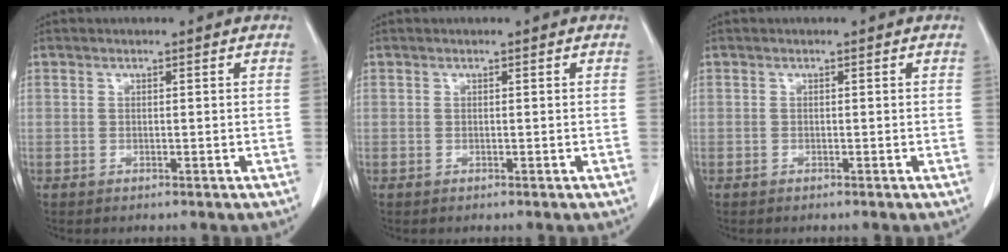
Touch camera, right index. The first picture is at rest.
{"total": 0.0}
{"total": 0.0}